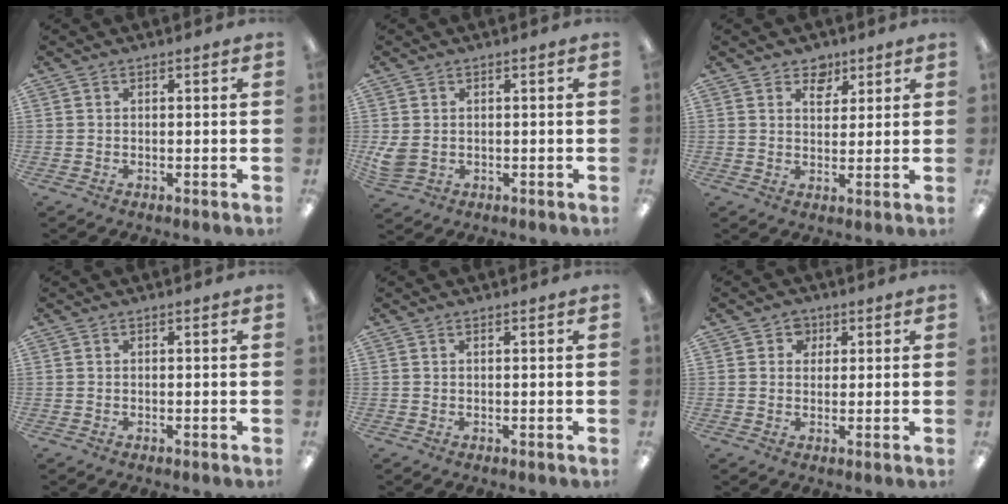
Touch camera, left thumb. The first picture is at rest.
{"total": 3.7, "force": [-0.1, 2.9, 2.3], "torque": [-0.055, -0.001, 0.000]}
{"total": 4.7, "force": [3.3, 3.0, 1.4], "torque": [-0.009, -0.017, 0.057]}
{"total": 0.0}
{"total": 0.0}
{"total": 3.2, "force": [1.3, 2.9, 0.5], "torque": [-0.003, 0.000, 0.018]}